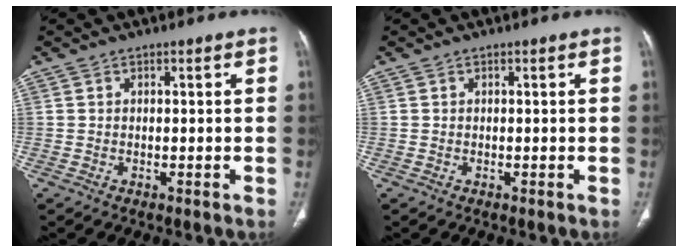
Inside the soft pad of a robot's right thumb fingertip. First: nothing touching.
{"total": 0.0}